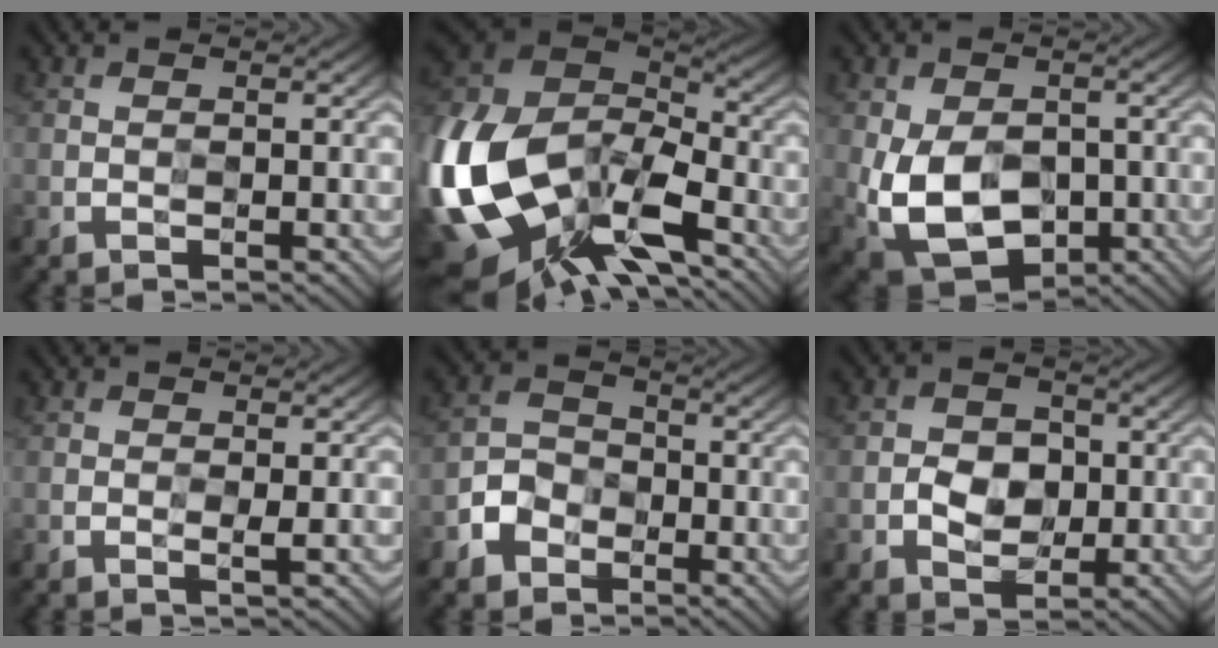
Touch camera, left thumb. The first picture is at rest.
{"total": 19.4, "force": [-7.6, 12.4, 12.8], "torque": [-0.320, -0.034, -0.134]}
{"total": 9.6, "force": [-1.4, 6.8, 6.7], "torque": [-0.159, -0.021, -0.023]}
{"total": 0.5, "force": [0.3, 0.1, 0.4], "torque": [-0.007, -0.001, 0.006]}
{"total": 4.1, "force": [-2.5, 3.1, 0.7], "torque": [-0.005, 0.004, -0.060]}
{"total": 3.6, "force": [-0.6, 3.1, 1.7], "torque": [-0.020, 0.002, -0.016]}